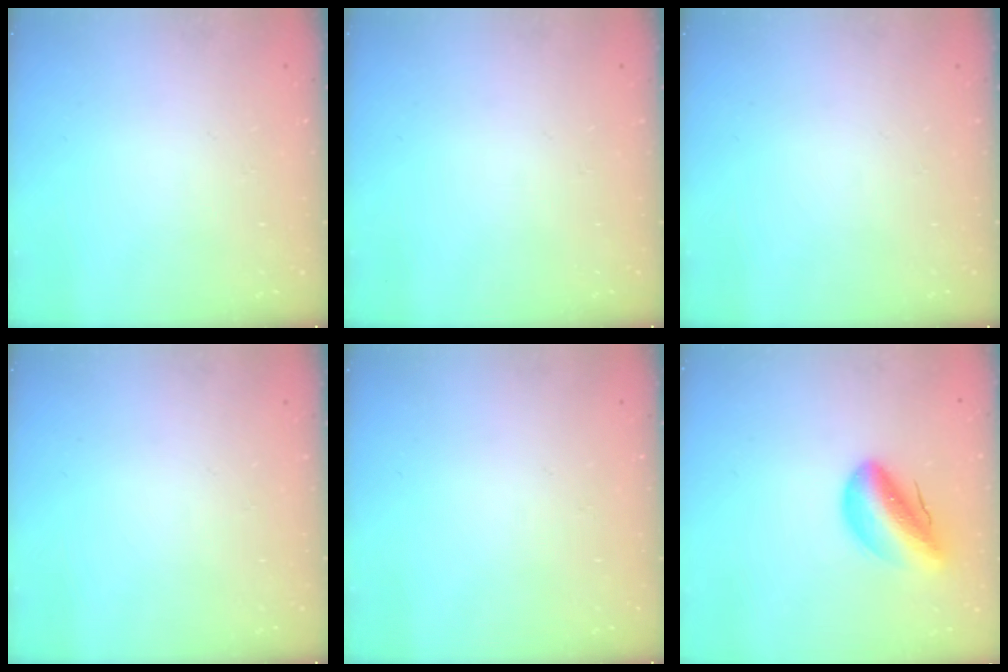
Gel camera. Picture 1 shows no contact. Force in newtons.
{"total": 0.0}
{"total": 0.0}
{"total": 0.0}
{"total": 0.0}
{"total": 12.7, "press": 12.2, "slide": 3.6}